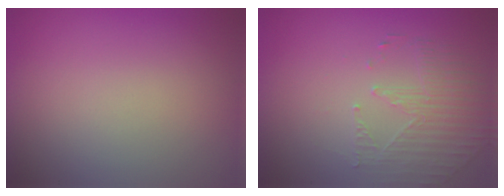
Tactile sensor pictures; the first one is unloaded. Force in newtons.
{"total": 1.9, "press": 1.5, "slide": 1.2}